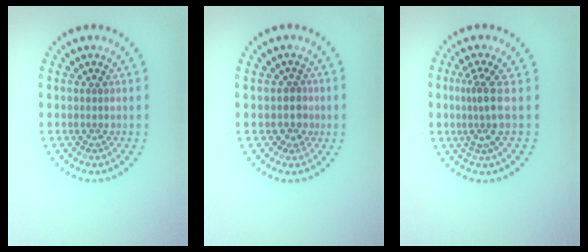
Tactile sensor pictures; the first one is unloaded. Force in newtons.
{"total": 1.3, "press": 1.0, "slide": 0.8}
{"total": 2.8, "press": 2.0, "slide": 2.0}